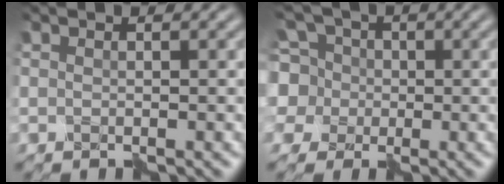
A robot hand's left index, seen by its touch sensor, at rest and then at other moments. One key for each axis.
{"total": 8.9, "fx": 0.7, "fy": 8.2, "fz": 3.3, "tx": -0.092, "ty": 0.031, "tz": -0.009}